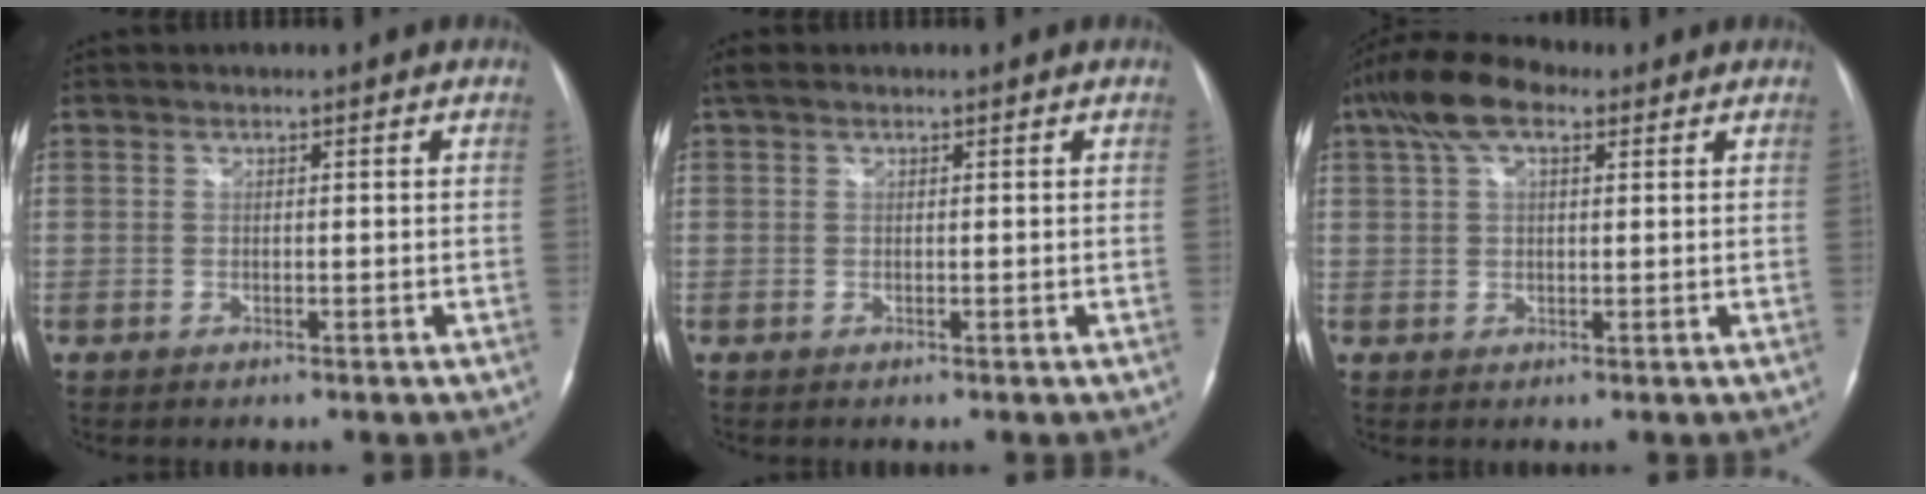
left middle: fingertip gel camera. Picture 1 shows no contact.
{"total": 1.5, "force": [1.0, 0.7, 0.8], "torque": [-0.022, 0.024, 0.020]}
{"total": 7.8, "force": [4.3, 3.4, 5.6], "torque": [-0.118, 0.033, 0.077]}